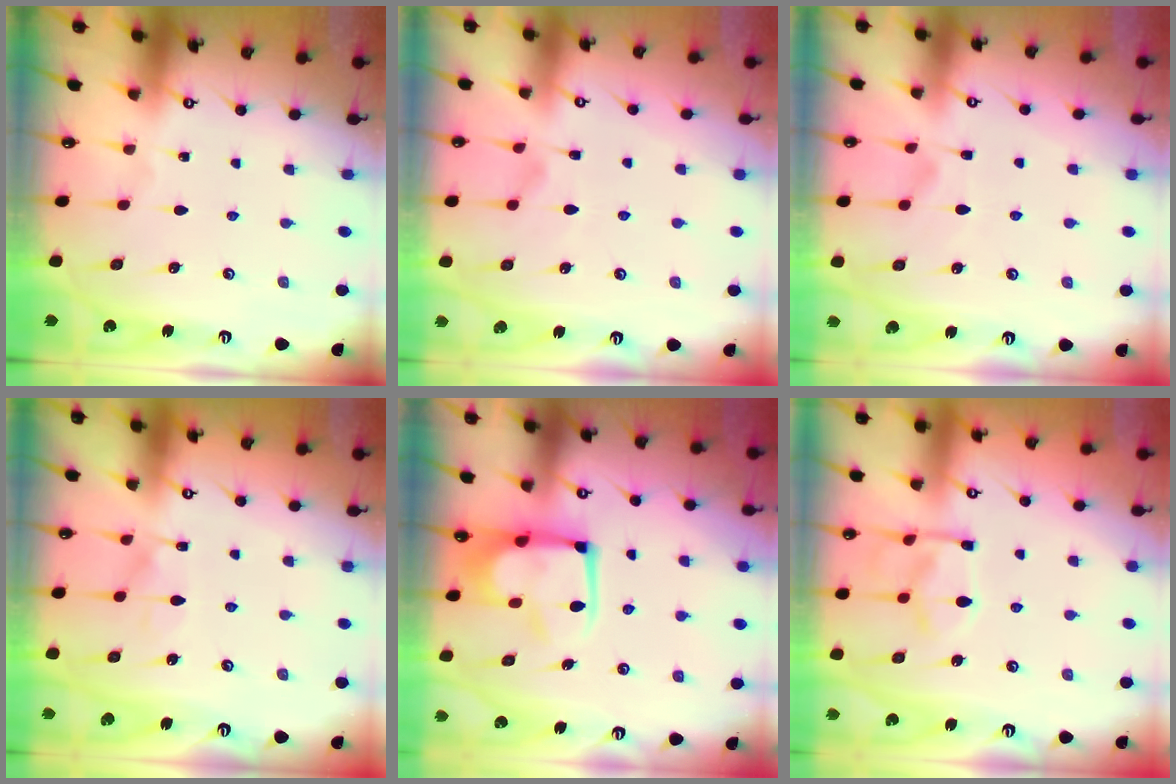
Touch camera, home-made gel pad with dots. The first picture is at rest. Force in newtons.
{"total": 2.1, "press": 1.6, "slide": 1.3}
{"total": 1.3, "press": 0.1, "slide": 1.3}
{"total": 6.3, "press": 6.3, "slide": 0.5}
{"total": 5.8, "press": 5.7, "slide": 1.1}
{"total": 11.8, "press": 11.7, "slide": 1.7}